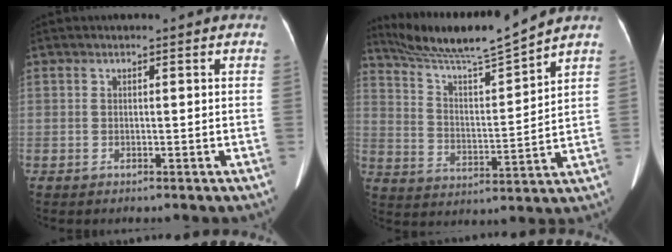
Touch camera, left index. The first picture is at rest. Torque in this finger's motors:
{"motor_torque": [-0.92, -0.97, -0.51, -0.05]}